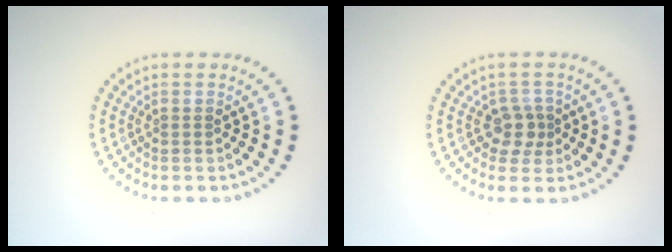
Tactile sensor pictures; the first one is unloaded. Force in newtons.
{"total": 2.2, "press": 1.9, "slide": 1.1}